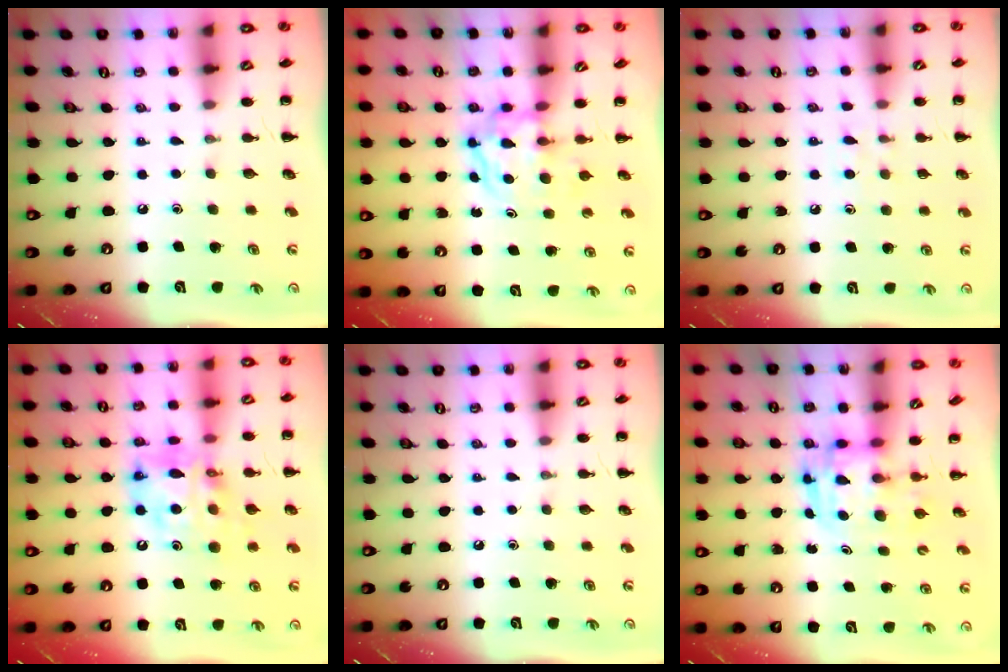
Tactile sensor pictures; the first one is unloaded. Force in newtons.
{"total": 3.8, "press": 3.8, "slide": 0.4}
{"total": 4.7, "press": 4.4, "slide": 1.6}
{"total": 13.1, "press": 12.5, "slide": 3.9}
{"total": 0.0}
{"total": 3.3, "press": 3.3, "slide": 0.7}